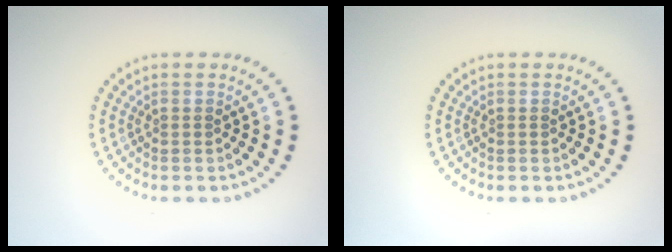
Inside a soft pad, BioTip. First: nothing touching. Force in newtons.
{"total": 0.0}